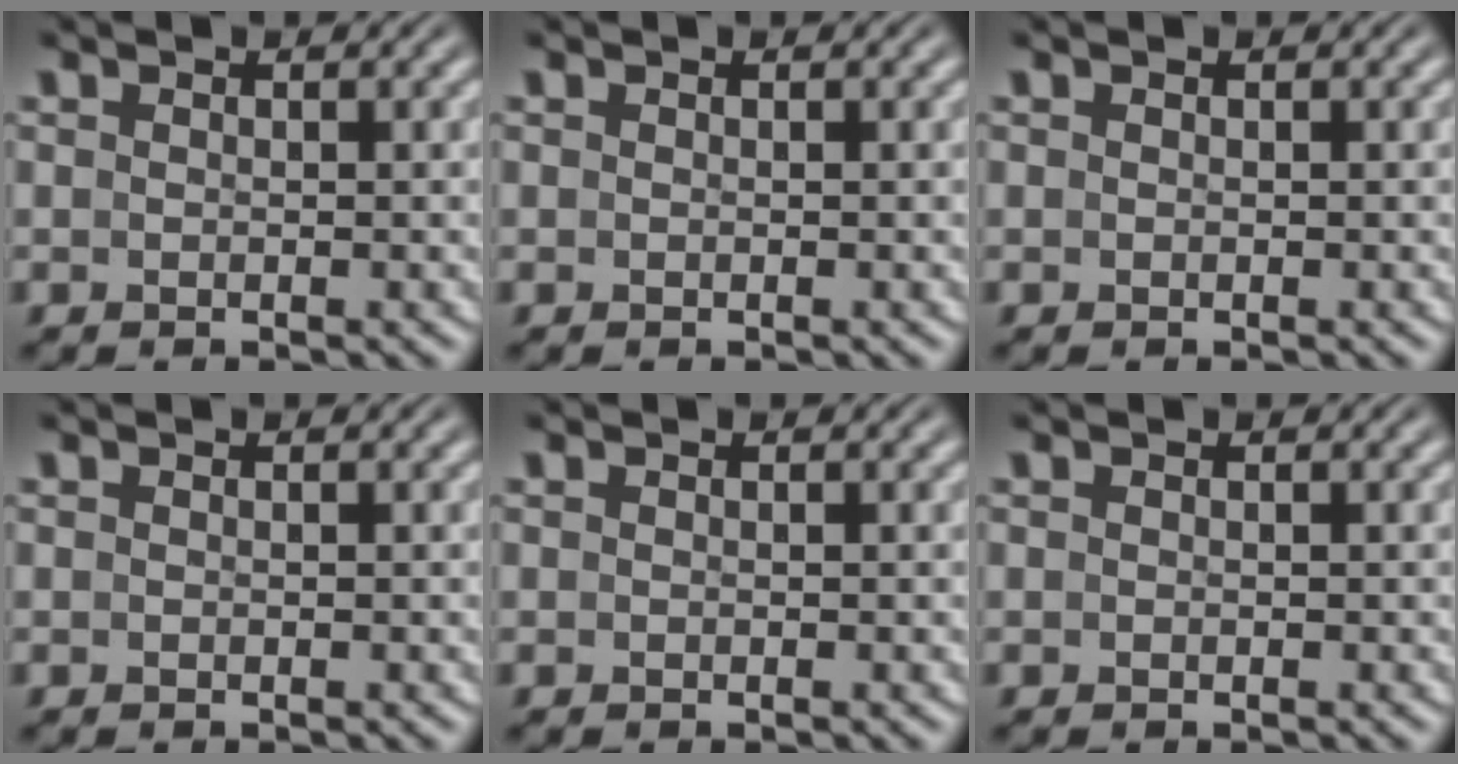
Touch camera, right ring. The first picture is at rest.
{"total": 0.0}
{"total": 0.0}
{"total": 0.0}
{"total": 0.0}
{"total": 0.0}